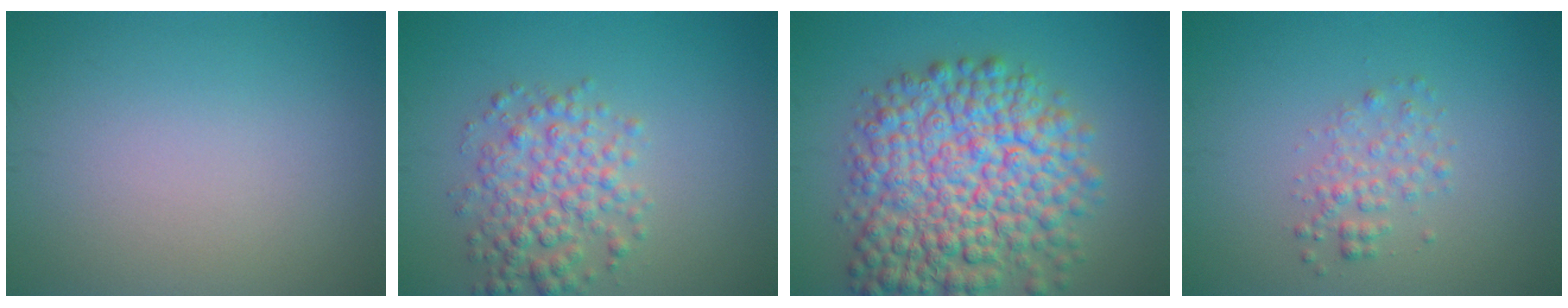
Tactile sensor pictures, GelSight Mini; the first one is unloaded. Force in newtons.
{"total": 4.3, "press": 4.3, "slide": 0.1}
{"total": 11.4, "press": 11.4, "slide": 0.4}
{"total": 1.9, "press": 1.9, "slide": 0.1}